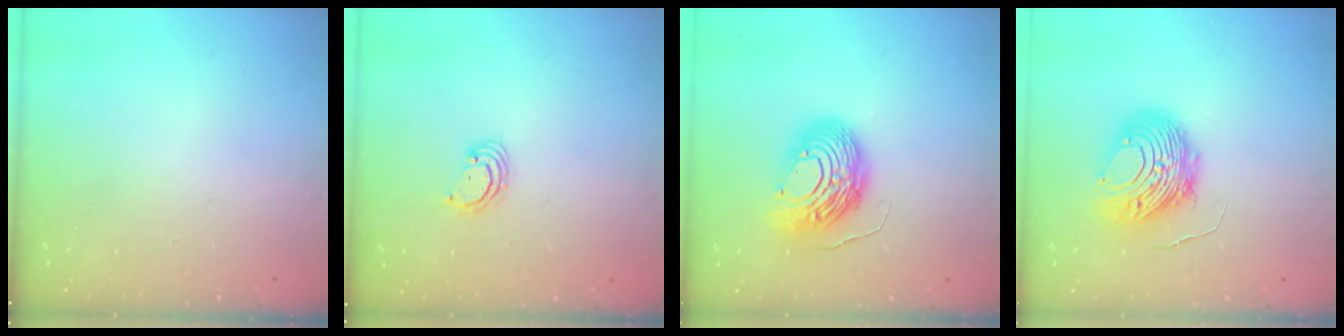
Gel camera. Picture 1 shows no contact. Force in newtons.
{"total": 3.3, "press": 3.3, "slide": 0.3}
{"total": 13.1, "press": 13.1, "slide": 1.3}
{"total": 10.7, "press": 10.6, "slide": 1.1}